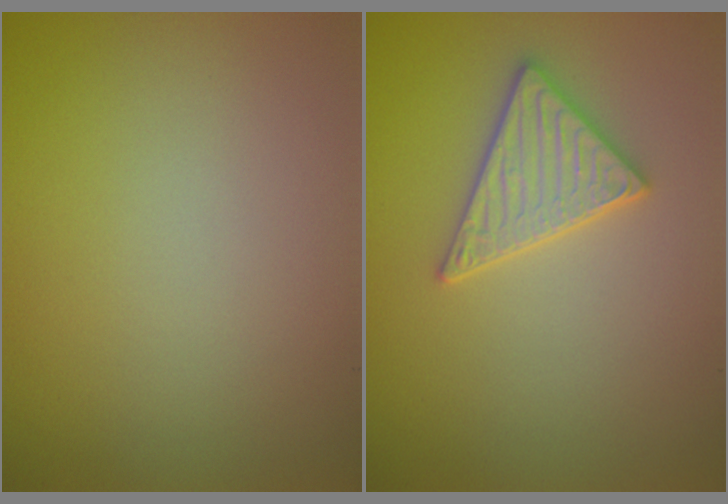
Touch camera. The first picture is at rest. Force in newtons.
{"total": 3.0, "press": 2.9, "slide": 0.7}